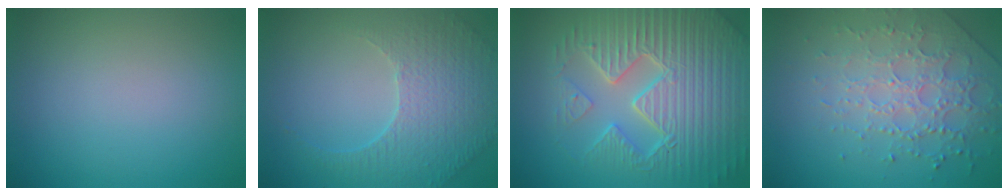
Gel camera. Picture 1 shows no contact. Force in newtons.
{"total": 4.6, "press": 3.5, "slide": 2.9}
{"total": 9.5, "press": 6.7, "slide": 6.7}
{"total": 3.9, "press": 3.8, "slide": 0.7}